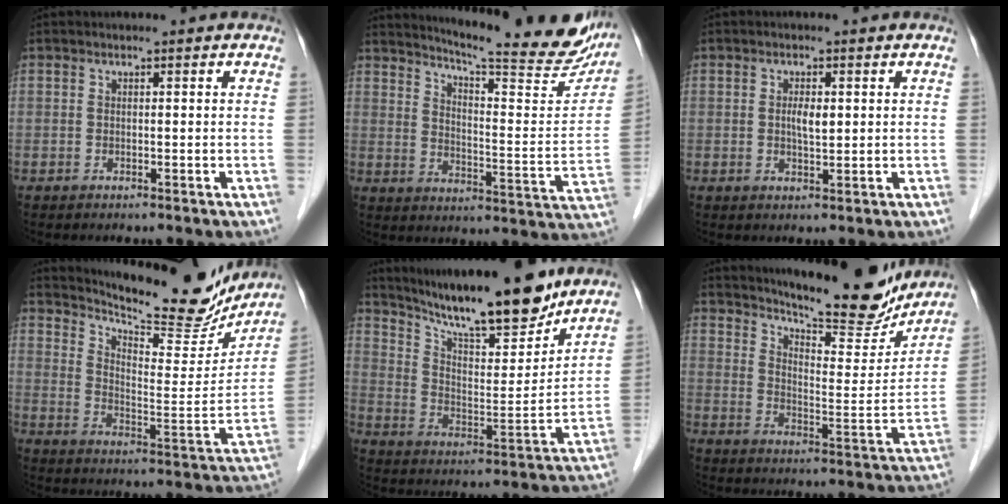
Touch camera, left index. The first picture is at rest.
{"total": 24.1, "force": [21.4, 2.2, 10.9], "torque": [-0.157, -0.075, 0.266]}
{"total": 2.3, "force": [0.2, 0.8, 2.2], "torque": [-0.041, -0.004, 0.006]}
{"total": 19.8, "force": [18.2, 3.4, 7.0], "torque": [-0.111, -0.042, 0.251]}
{"total": 18.5, "force": [16.2, 2.2, 8.8], "torque": [-0.145, -0.014, 0.260]}
{"total": 18.5, "force": [16.6, 2.8, 7.5], "torque": [-0.112, -0.036, 0.229]}